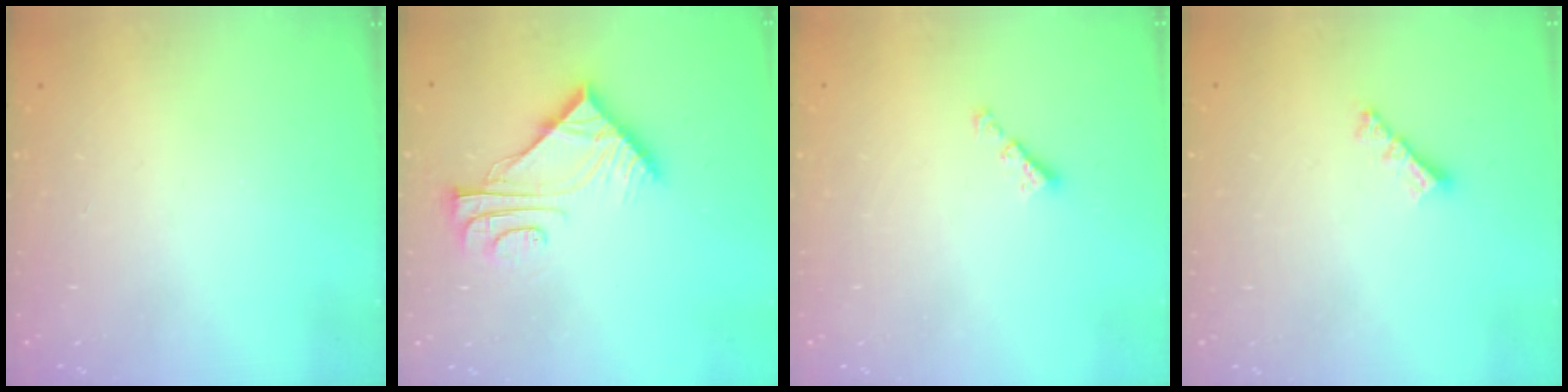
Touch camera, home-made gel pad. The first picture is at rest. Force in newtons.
{"total": 8.7, "press": 8.7, "slide": 0.1}
{"total": 2.3, "press": 2.3, "slide": 0.4}
{"total": 3.8, "press": 3.8, "slide": 0.2}